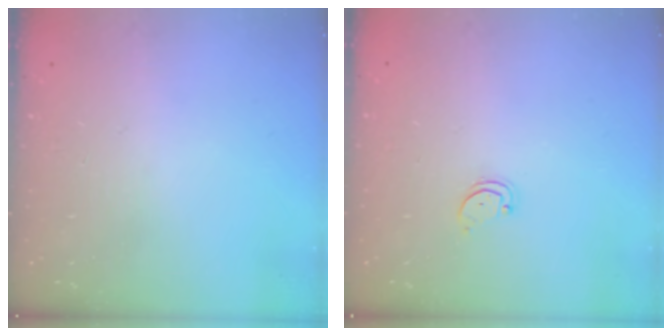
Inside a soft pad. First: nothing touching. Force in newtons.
{"total": 1.8, "press": 1.7, "slide": 0.2}